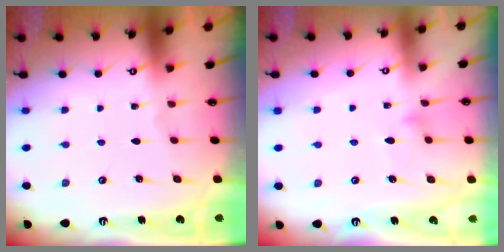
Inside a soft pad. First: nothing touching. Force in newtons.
{"total": 7.8, "press": 7.8, "slide": 0.5}